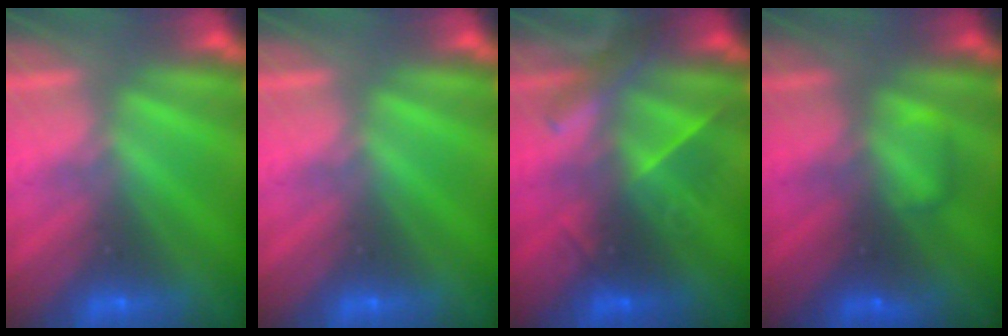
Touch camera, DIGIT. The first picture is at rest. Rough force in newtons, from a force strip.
{"total": 0.0}
{"total": 2.8}
{"total": 1.8}